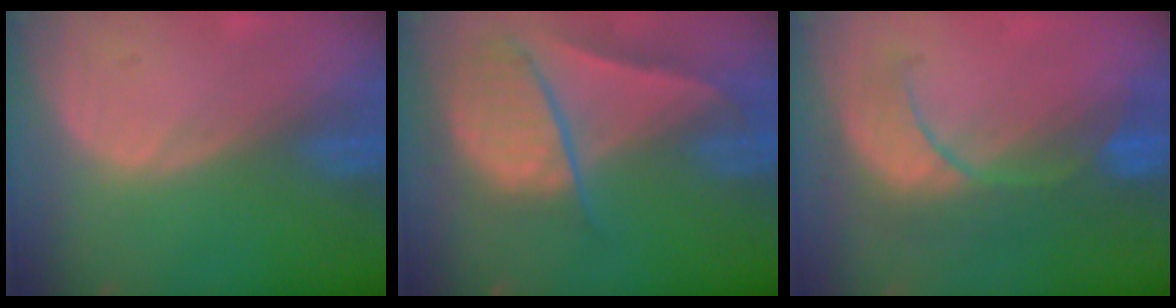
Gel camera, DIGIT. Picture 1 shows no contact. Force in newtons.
{"total": 9.3, "press": 8.1, "slide": 4.7}
{"total": 8.2, "press": 8.1, "slide": 0.8}